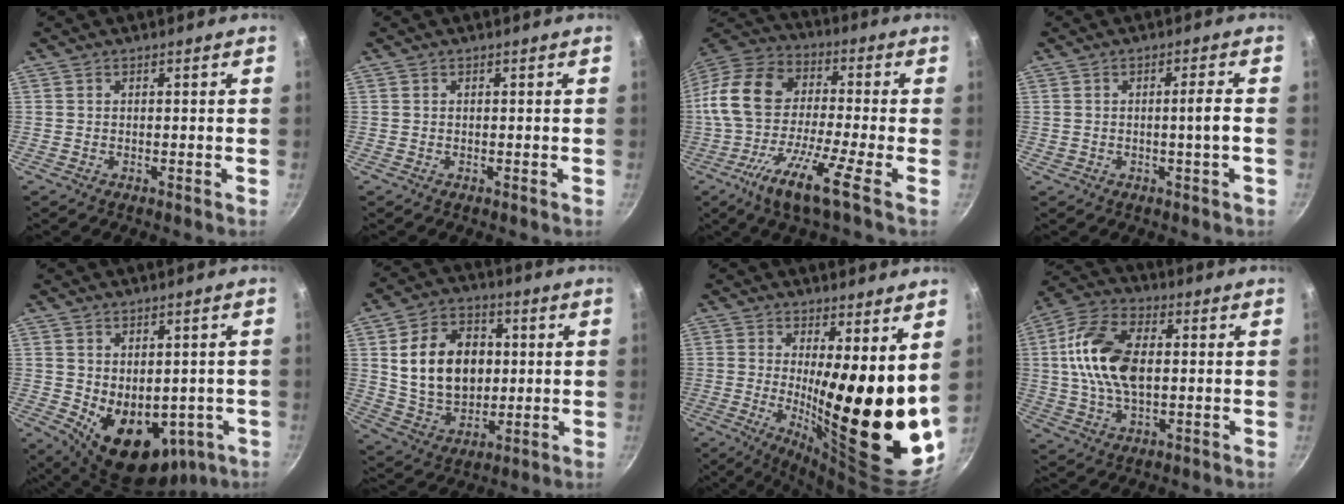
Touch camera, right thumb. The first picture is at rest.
{"total": 0.0}
{"total": 17.5, "force": [-6.9, 5.7, 15.0], "torque": [-0.293, 0.031, -0.157]}
{"total": 3.0, "force": [-0.5, -0.2, 3.0], "torque": [-0.045, 0.011, -0.005]}
{"total": 14.5, "force": [-2.6, 10.0, 10.2], "torque": [-0.120, -0.015, -0.004]}
{"total": 16.8, "force": [2.3, 12.3, 11.2], "torque": [-0.165, 0.000, 0.047]}
{"total": 20.3, "force": [2.4, 5.5, 19.4], "torque": [-0.256, -0.058, 0.047]}
{"total": 14.9, "force": [1.3, 8.5, 12.1], "torque": [-0.222, 0.017, 0.014]}